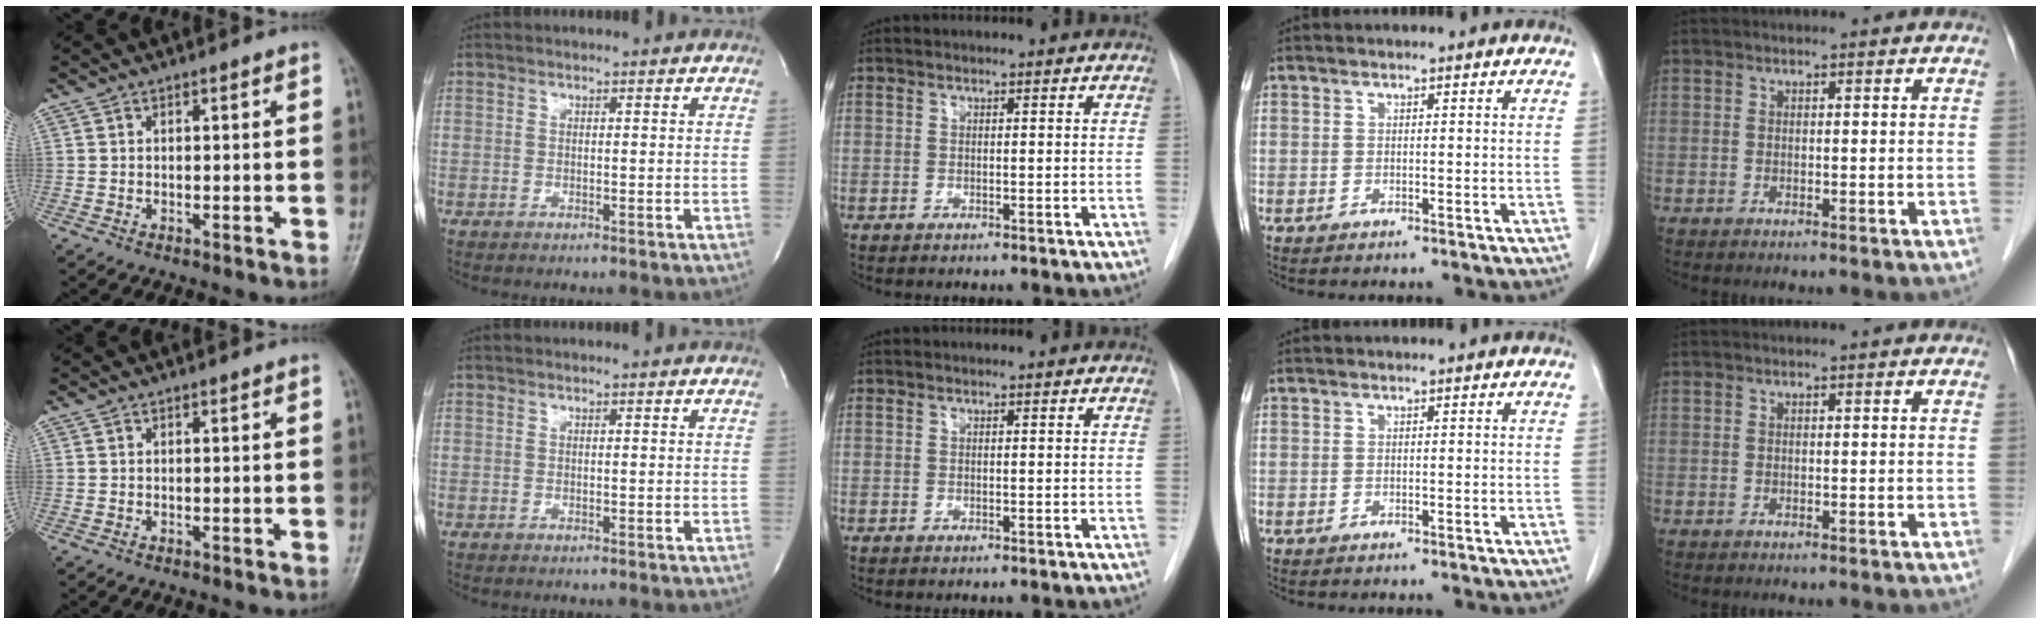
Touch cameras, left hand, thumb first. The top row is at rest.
{}